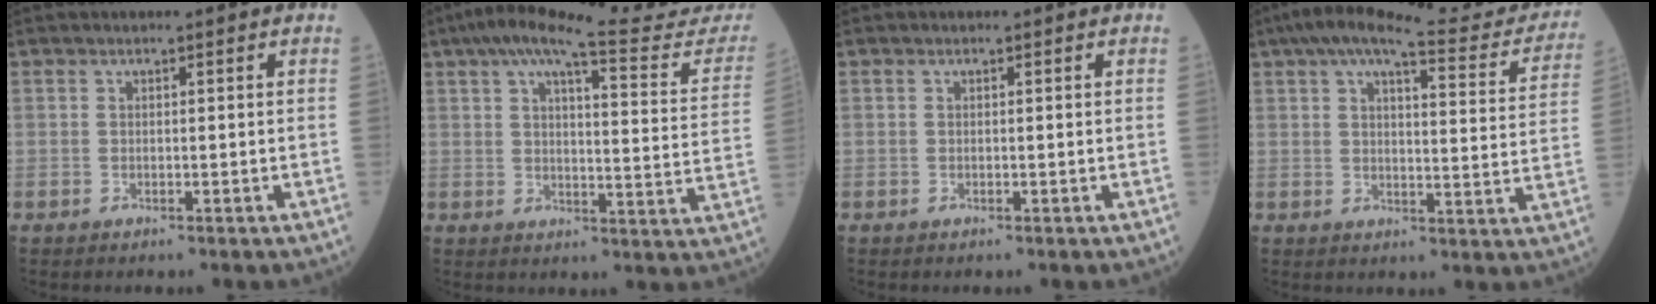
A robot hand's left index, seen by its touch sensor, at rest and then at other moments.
{"total": 21.1, "force": [19.3, 0.0, 8.4], "torque": [-0.120, -0.051, 0.234]}
{"total": 0.0}
{"total": 21.3, "force": [18.8, 3.4, 9.5], "torque": [-0.128, -0.010, 0.223]}